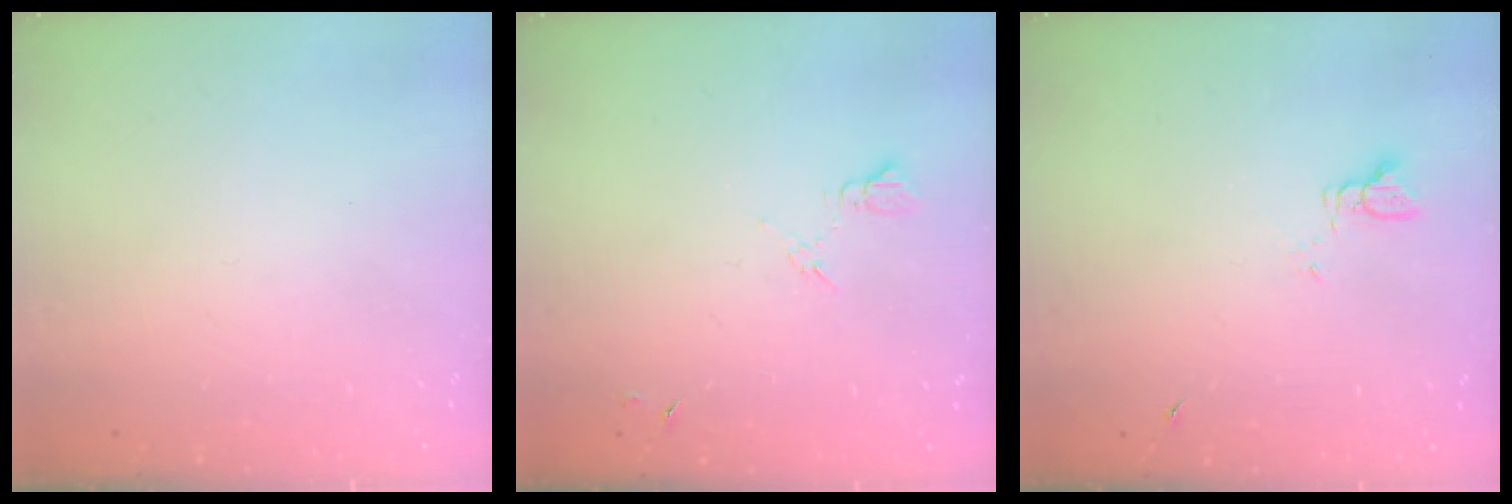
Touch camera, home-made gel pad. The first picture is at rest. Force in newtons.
{"total": 5.2, "press": 5.1, "slide": 0.7}
{"total": 2.0, "press": 2.0, "slide": 0.3}